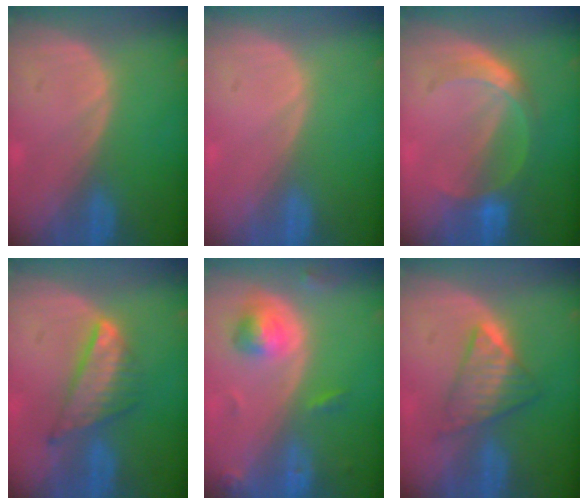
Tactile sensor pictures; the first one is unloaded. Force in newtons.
{"total": 0.0}
{"total": 5.3, "press": 5.2, "slide": 1.2}
{"total": 7.5, "press": 6.5, "slide": 3.7}
{"total": 5.0, "press": 4.8, "slide": 1.5}
{"total": 5.9, "press": 5.8, "slide": 0.8}